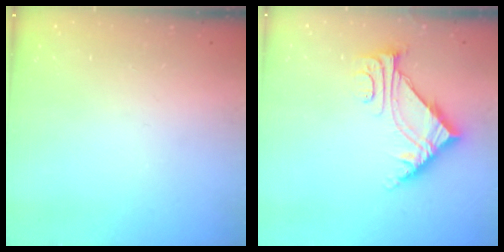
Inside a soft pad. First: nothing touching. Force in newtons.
{"total": 8.0, "press": 8.0, "slide": 0.8}